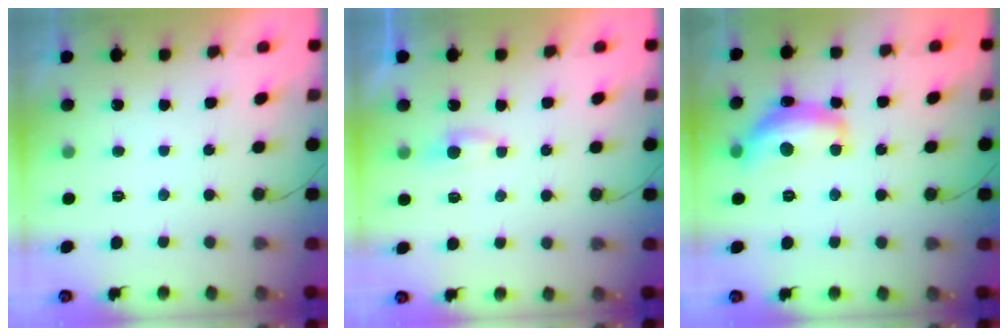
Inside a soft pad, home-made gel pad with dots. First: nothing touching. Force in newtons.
{"total": 3.2, "press": 3.1, "slide": 0.5}
{"total": 14.1, "press": 14.0, "slide": 0.8}